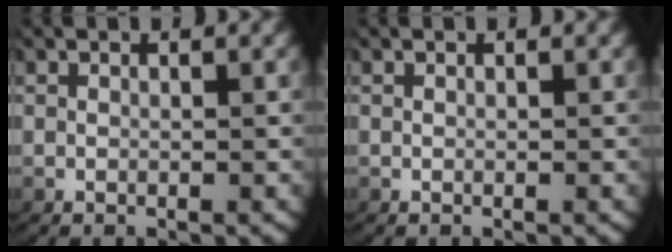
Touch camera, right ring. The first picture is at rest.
{"total": 0.0}